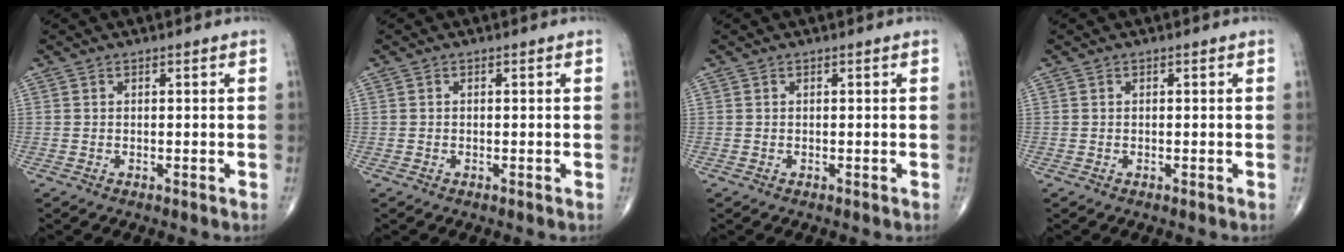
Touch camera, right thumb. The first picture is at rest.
{"total": 0.0}
{"total": 0.0}
{"total": 0.0}